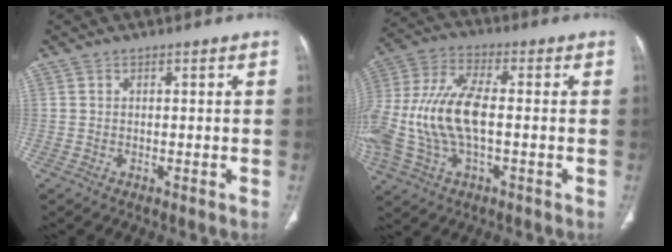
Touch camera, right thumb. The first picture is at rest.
{"total": 18.9, "force": [-1.9, 9.2, 16.4], "torque": [-0.391, 0.016, -0.032]}